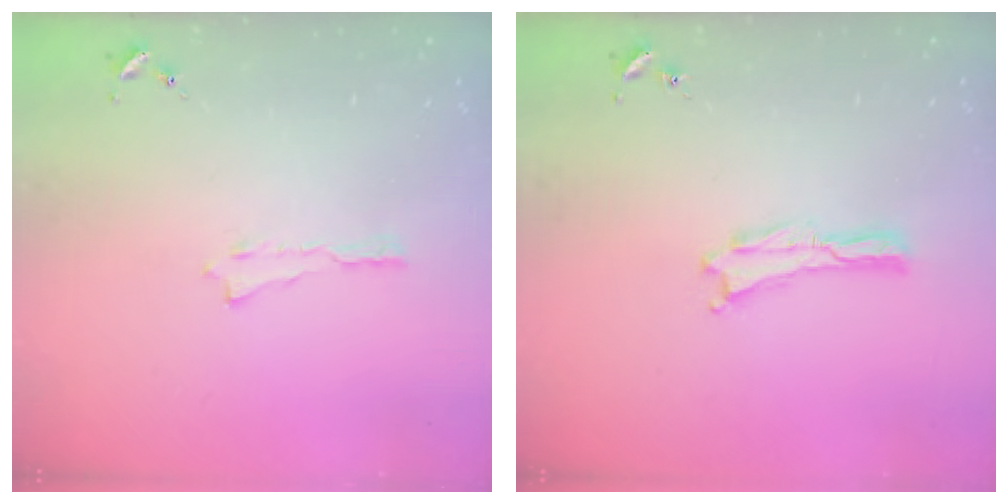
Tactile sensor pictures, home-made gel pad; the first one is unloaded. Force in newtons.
{"total": 0.0}